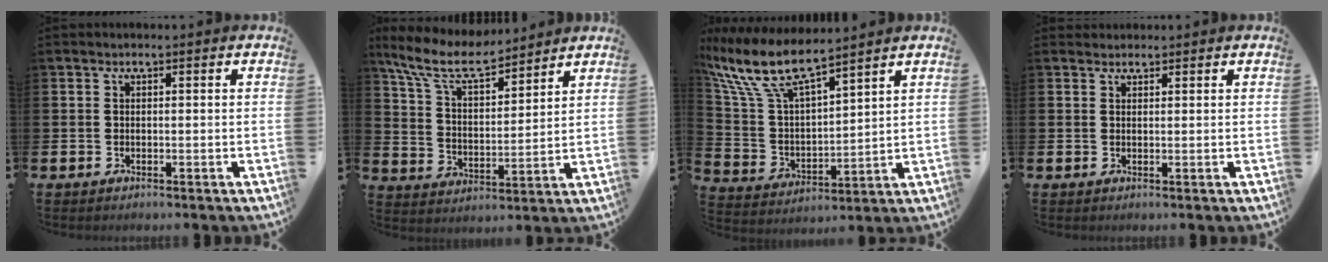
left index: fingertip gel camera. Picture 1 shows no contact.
{"total": 8.8, "force": [7.7, 2.3, 3.6], "torque": [-0.106, -0.040, 0.136]}
{"total": 10.3, "force": [8.7, 2.4, 5.1], "torque": [-0.138, -0.043, 0.153]}
{"total": 1.4, "force": [1.3, 0.5, -0.1], "torque": [0.012, 0.000, 0.022]}